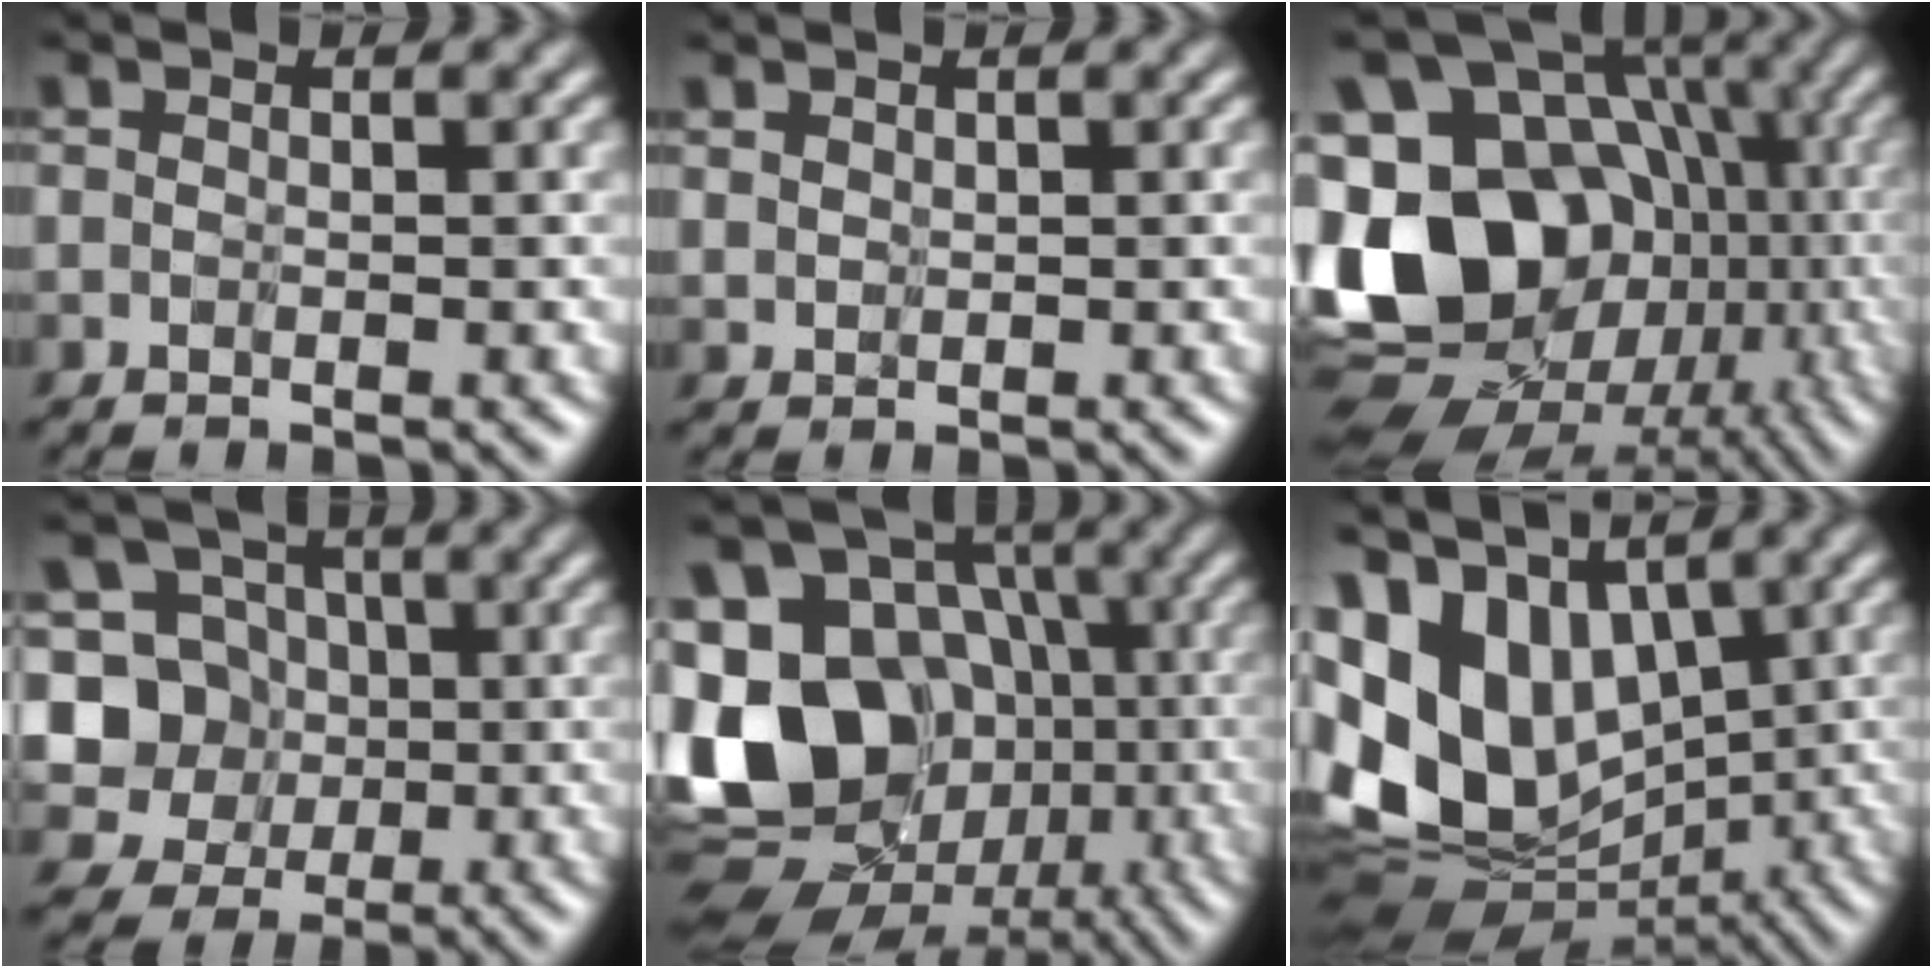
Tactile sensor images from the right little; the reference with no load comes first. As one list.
[{"total": 0.6, "force": [0.6, 0.1, -0.1], "torque": [-0.014, -0.003, 0.014]}, {"total": 16.8, "force": [-1.7, 13.6, 9.7], "torque": [-0.183, -0.014, -0.002]}, {"total": 5.8, "force": [0.2, 5.6, 1.6], "torque": [-0.056, 0.016, -0.010]}, {"total": 15.4, "force": [-1.9, 13.2, 7.7], "torque": [-0.181, -0.012, -0.021]}, {"total": 10.8, "force": [2.0, 7.3, 7.7], "torque": [-0.187, -0.006, 0.039]}]